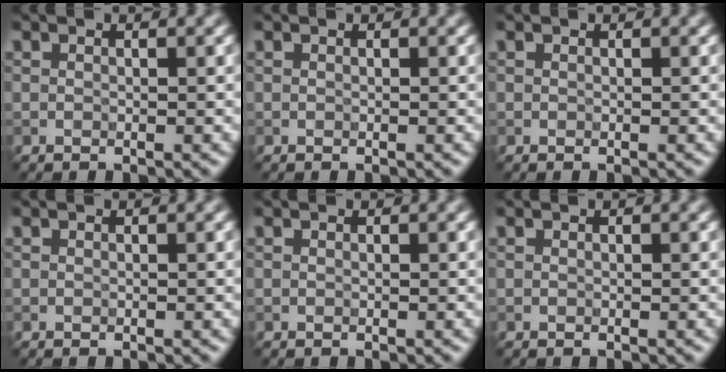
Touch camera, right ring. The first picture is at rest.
{"total": 0.0}
{"total": 0.0}
{"total": 0.0}
{"total": 0.0}
{"total": 0.0}